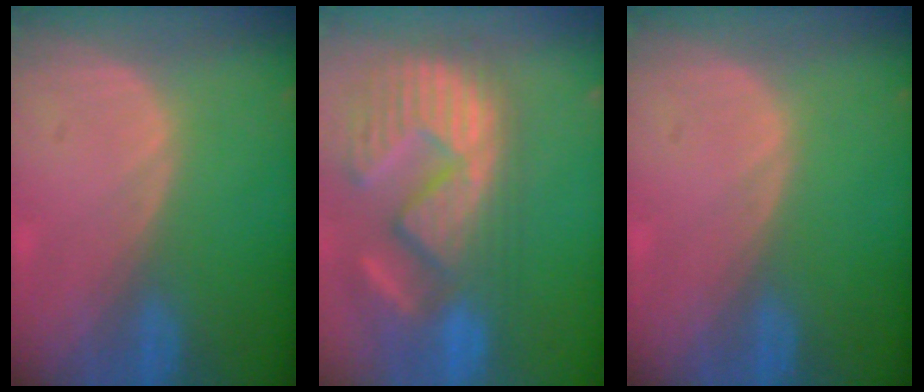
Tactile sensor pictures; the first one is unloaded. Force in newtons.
{"total": 14.4, "press": 12.2, "slide": 7.6}
{"total": 0.0}